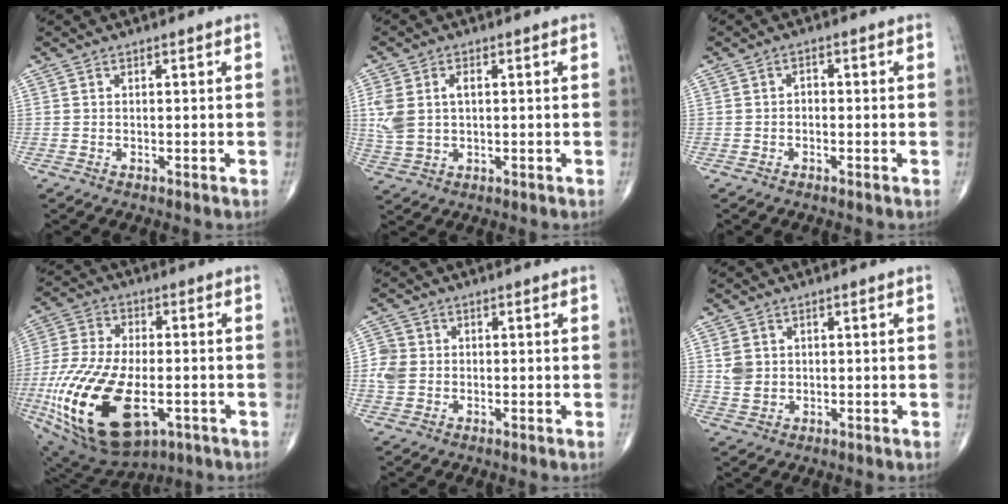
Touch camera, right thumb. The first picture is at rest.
{"total": 7.3, "force": [1.1, 4.6, 5.6], "torque": [-0.133, 0.011, 0.030]}
{"total": 1.2, "force": [-0.4, 0.9, 0.7], "torque": [-0.001, 0.006, -0.011]}
{"total": 26.2, "force": [-7.6, 13.6, 21.0], "torque": [-0.467, -0.018, -0.118]}
{"total": 4.3, "force": [-0.2, 3.7, 2.1], "torque": [-0.040, 0.005, -0.006]}
{"total": 3.8, "force": [0.8, 3.2, 2.0], "torque": [-0.028, -0.003, 0.022]}